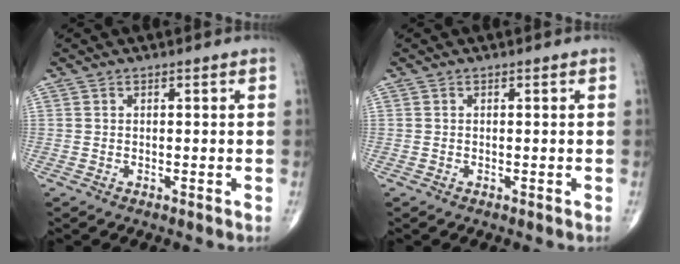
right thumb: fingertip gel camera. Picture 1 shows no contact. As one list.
[{"total": 0.0}]